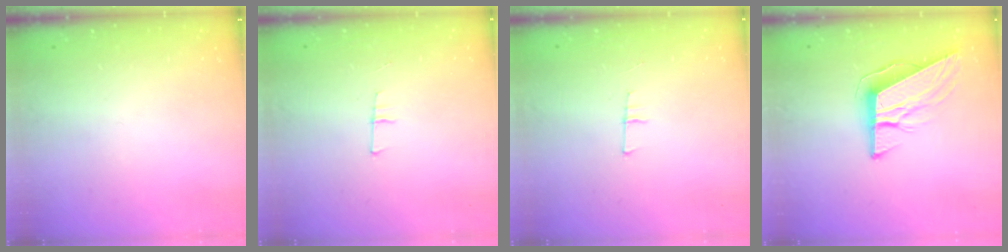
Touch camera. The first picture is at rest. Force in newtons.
{"total": 6.6, "press": 5.9, "slide": 2.9}
{"total": 6.6, "press": 5.9, "slide": 2.9}
{"total": 10.3, "press": 10.2, "slide": 1.9}